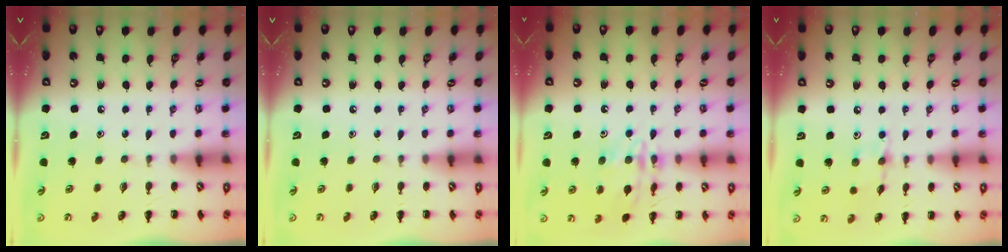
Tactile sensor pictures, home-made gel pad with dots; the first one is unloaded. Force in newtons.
{"total": 0.0}
{"total": 14.5, "press": 14.4, "slide": 1.2}
{"total": 6.1, "press": 6.0, "slide": 0.8}